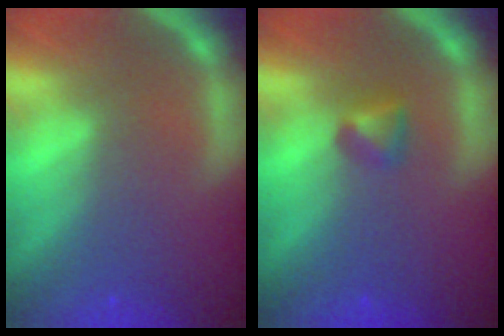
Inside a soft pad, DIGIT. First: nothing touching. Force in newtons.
{"total": 1.4}